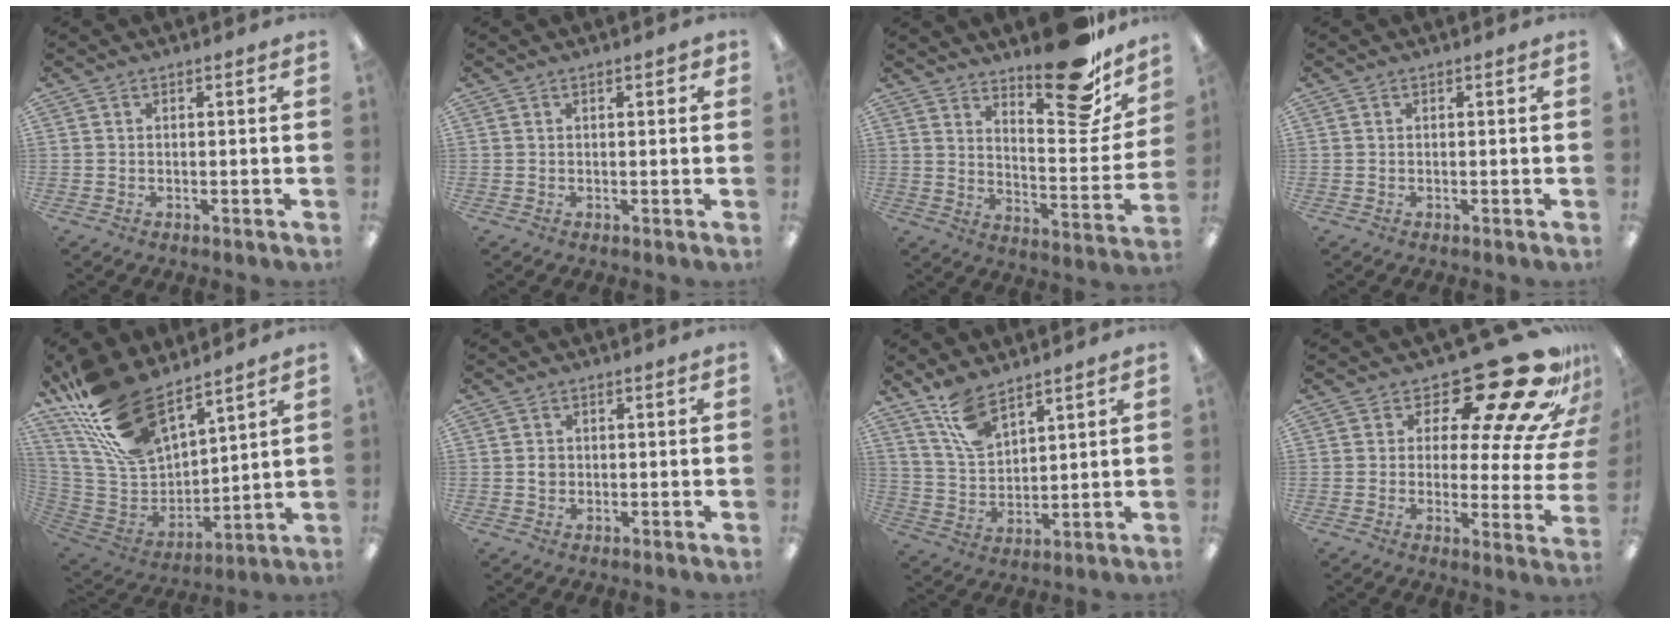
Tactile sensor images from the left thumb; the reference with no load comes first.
{"total": 1.7, "force": [0.8, 0.6, 1.4], "torque": [-0.013, -0.003, 0.009]}
{"total": 18.7, "force": [15.1, 5.9, 9.4], "torque": [-0.111, -0.123, 0.249]}
{"total": 0.0}
{"total": 21.8, "force": [16.3, 9.3, 11.1], "torque": [-0.236, -0.087, 0.302]}
{"total": 1.9, "force": [0.1, 1.7, 1.0], "torque": [-0.011, 0.004, -0.002]}
{"total": 9.5, "force": [7.5, 3.7, 4.7], "torque": [-0.105, -0.029, 0.140]}
{"total": 23.3, "force": [15.1, 8.4, 15.6], "torque": [-0.192, -0.120, 0.246]}